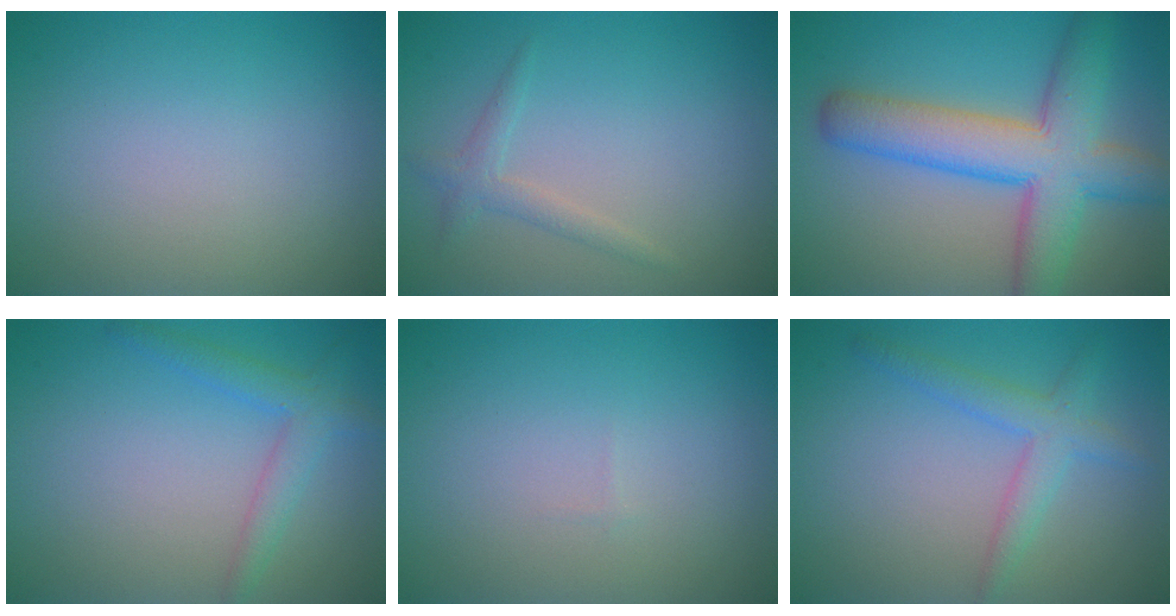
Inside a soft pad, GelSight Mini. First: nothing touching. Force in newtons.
{"total": 1.6, "press": 1.6, "slide": 0.1}
{"total": 8.6, "press": 8.6, "slide": 0.3}
{"total": 2.7, "press": 2.7, "slide": 0.1}
{"total": 0.0}
{"total": 2.8, "press": 2.8, "slide": 0.1}